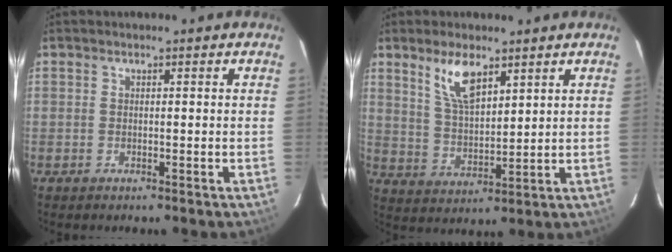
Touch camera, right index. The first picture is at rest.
{"total": 8.3, "force": [5.1, 3.2, 5.7], "torque": [-0.103, 0.002, 0.108]}